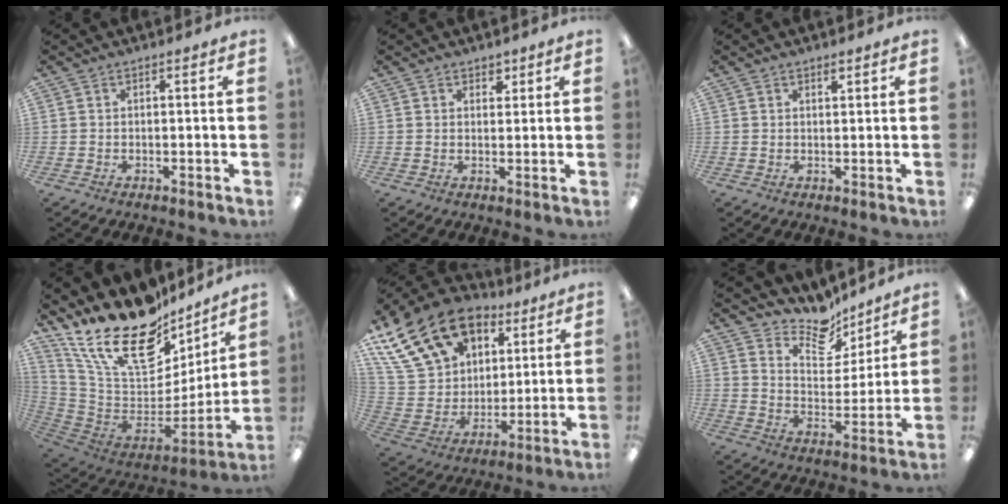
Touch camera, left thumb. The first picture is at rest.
{"total": 2.2, "force": [1.6, 1.5, 0.4], "torque": [0.007, -0.006, 0.027]}
{"total": 1.5, "force": [1.2, 0.6, 0.5], "torque": [-0.004, -0.004, 0.021]}
{"total": 24.7, "force": [16.6, 11.9, 13.8], "torque": [-0.258, -0.114, 0.303]}
{"total": 22.7, "force": [13.1, 15.4, 10.3], "torque": [-0.204, -0.051, 0.251]}
{"total": 11.3, "force": [9.9, 4.4, 2.9], "torque": [-0.051, -0.077, 0.184]}